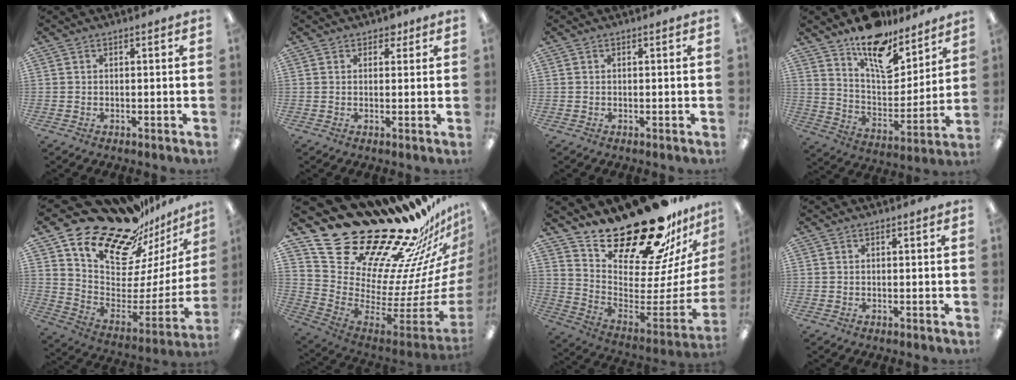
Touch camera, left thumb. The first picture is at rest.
{"total": 2.6, "force": [1.6, 1.8, 0.8], "torque": [-0.001, -0.002, 0.027]}
{"total": 0.0}
{"total": 15.1, "force": [11.9, 6.8, 6.4], "torque": [-0.107, -0.095, 0.211]}
{"total": 22.2, "force": [19.2, 8.8, 6.8], "torque": [-0.116, -0.149, 0.343]}
{"total": 30.7, "force": [26.0, 11.8, 11.4], "torque": [-0.106, -0.252, 0.489]}
{"total": 24.7, "force": [21.2, 7.1, 10.4], "torque": [-0.141, -0.178, 0.369]}
{"total": 0.0}